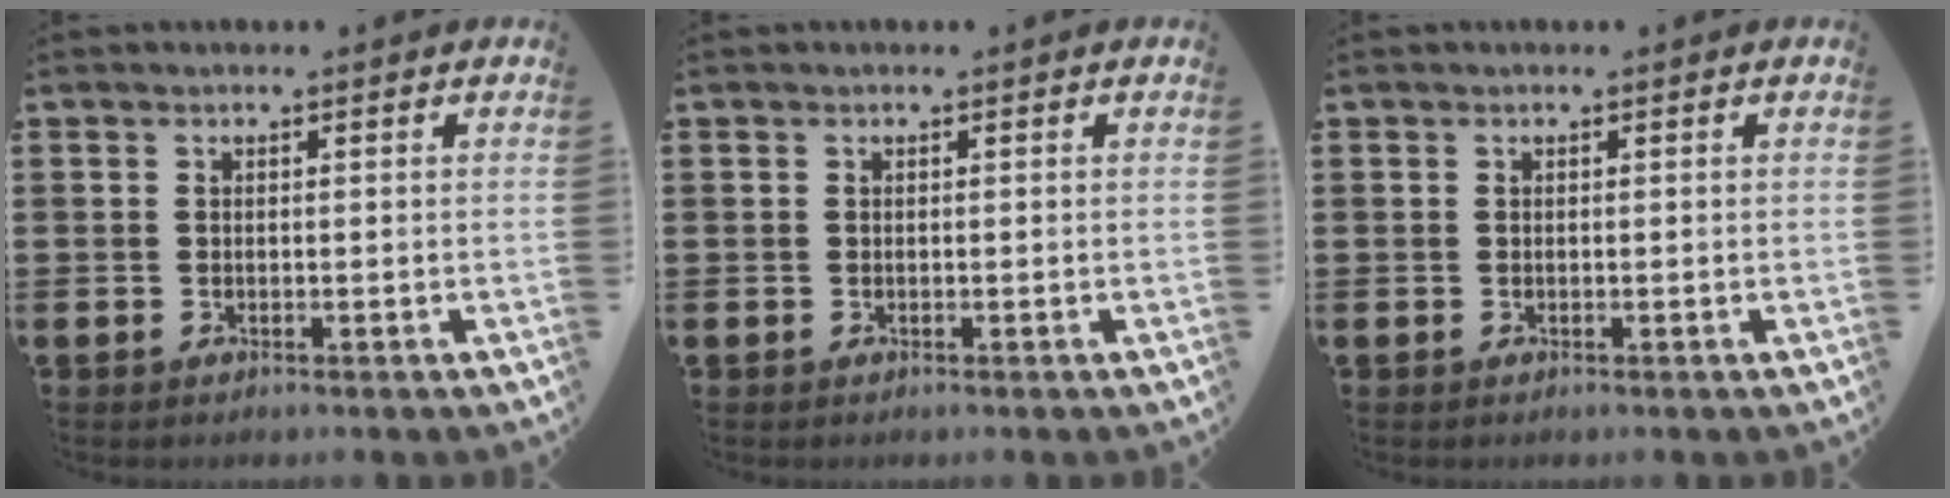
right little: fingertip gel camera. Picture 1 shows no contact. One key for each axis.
{"total": 0.0}
{"total": 0.0}